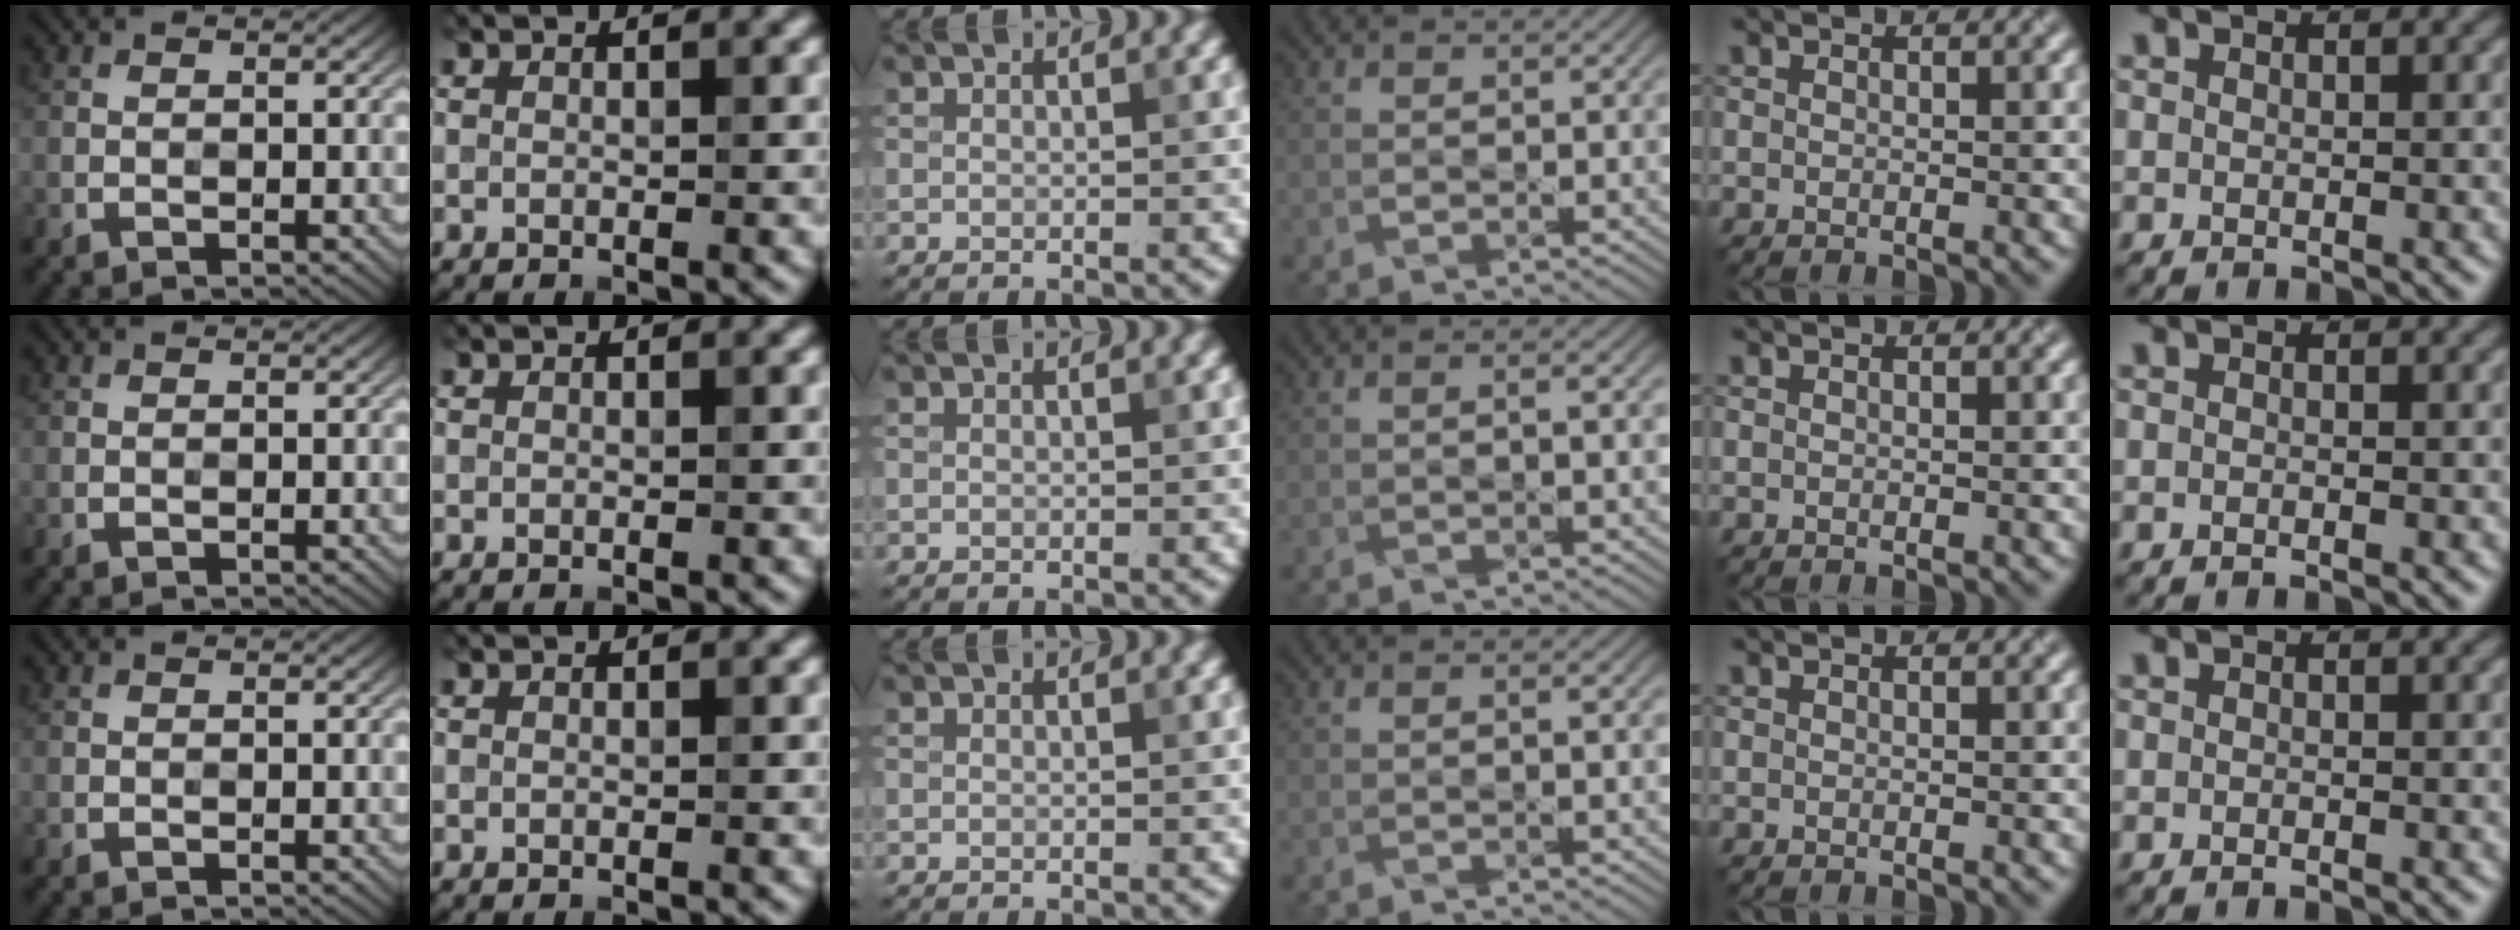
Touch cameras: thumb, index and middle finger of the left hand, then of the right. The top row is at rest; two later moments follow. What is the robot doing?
{"motion": "pour", "object": "cup"}